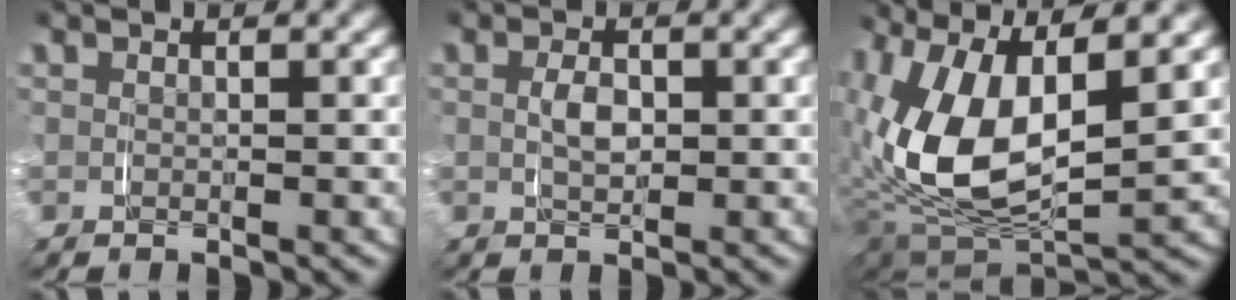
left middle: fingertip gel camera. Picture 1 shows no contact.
{"total": 1.8, "force": [-0.3, 1.1, 1.3], "torque": [-0.031, -0.006, -0.002]}
{"total": 10.4, "force": [0.6, 6.0, 8.4], "torque": [-0.191, -0.011, 0.013]}